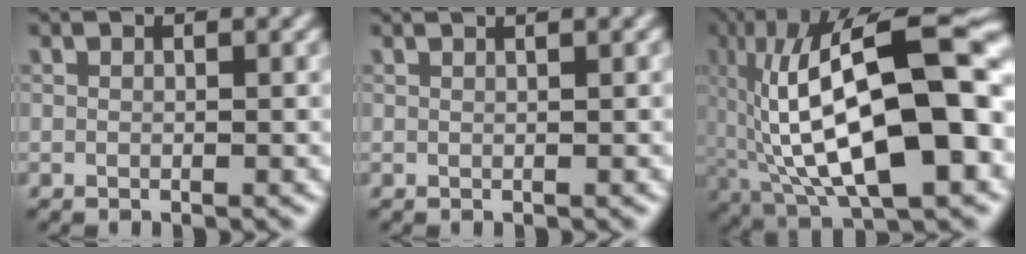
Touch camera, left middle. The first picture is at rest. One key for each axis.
{"total": 2.0, "fx": 1.3, "fy": 0.8, "fz": 1.4, "tx": -0.004, "ty": 0.000, "tz": -0.001}
{"total": 17.3, "fx": -0.1, "fy": 6.7, "fz": 15.9, "tx": -0.245, "ty": 0.029, "tz": -0.005}